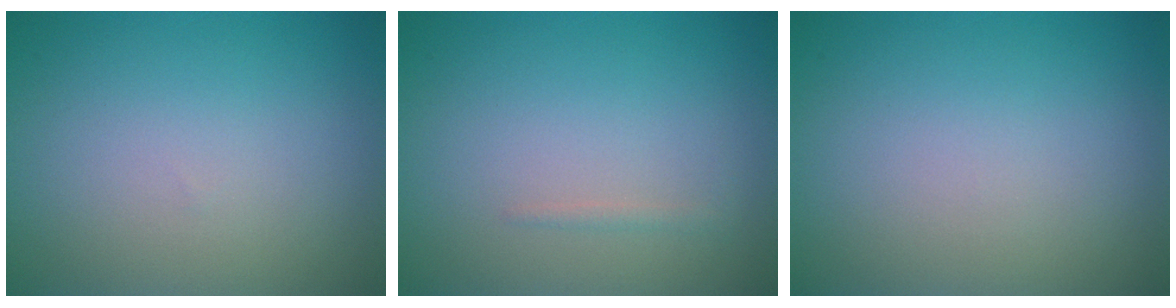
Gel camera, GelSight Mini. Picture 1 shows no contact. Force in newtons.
{"total": 0.6, "press": 0.6, "slide": 0.0}
{"total": 0.0}